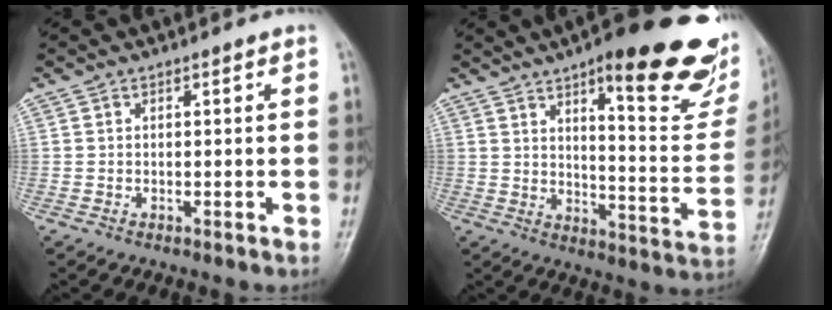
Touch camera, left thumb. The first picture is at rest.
{"total": 26.4, "force": [15.3, 7.6, 20.2], "torque": [-0.226, -0.065, 0.206]}